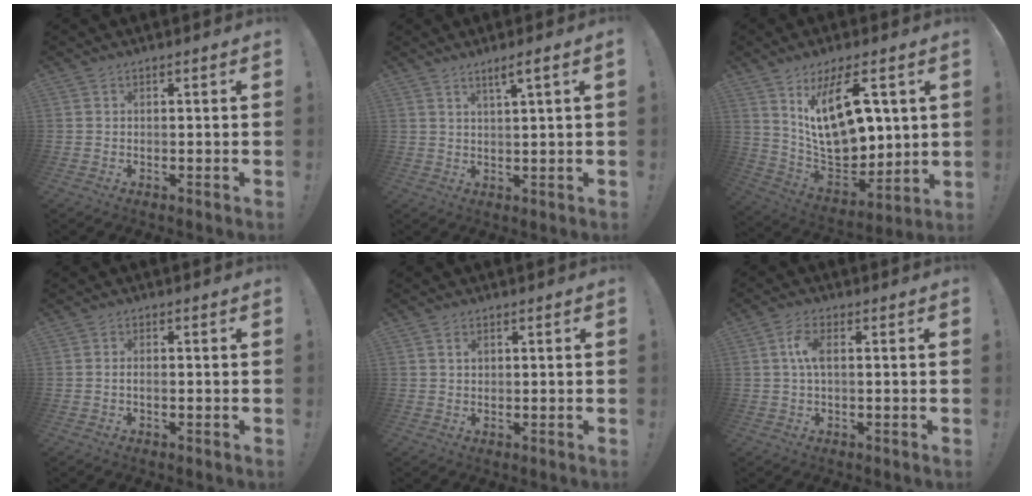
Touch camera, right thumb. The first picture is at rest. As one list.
[{"total": 3.6, "force": [2.3, -0.3, 2.8], "torque": [-0.046, -0.009, 0.034]}, {"total": 20.7, "force": [7.7, 10.5, 16.1], "torque": [-0.289, -0.054, 0.135]}, {"total": 1.3, "force": [-0.7, 0.3, 1.0], "torque": [-0.020, 0.002, -0.012]}, {"total": 1.4, "force": [0.7, 0.9, 0.8], "torque": [-0.011, -0.001, 0.011]}, {"total": 5.4, "force": [0.5, 2.3, 4.8], "torque": [-0.091, 0.005, 0.006]}]